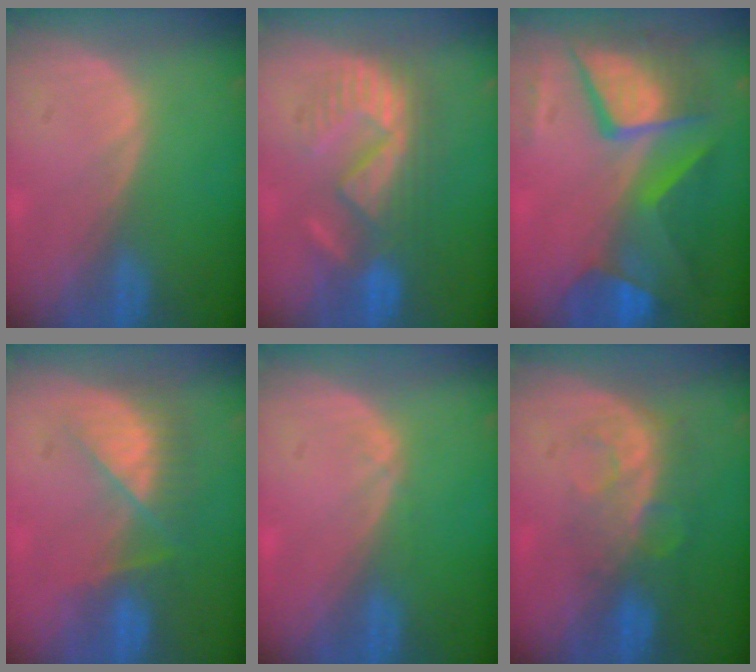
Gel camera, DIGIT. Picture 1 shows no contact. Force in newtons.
{"total": 8.8, "press": 8.7, "slide": 1.5}
{"total": 11.3, "press": 11.3, "slide": 1.2}
{"total": 7.7, "press": 6.9, "slide": 3.5}
{"total": 0.7, "press": 0.6, "slide": 0.2}
{"total": 8.2, "press": 6.9, "slide": 4.4}